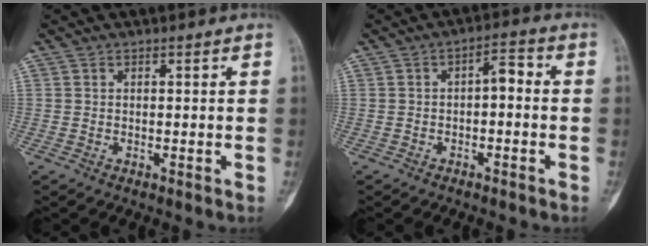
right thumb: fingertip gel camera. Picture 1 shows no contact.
{"total": 4.0, "force": [-0.7, 1.9, 3.4], "torque": [-0.043, 0.028, -0.018]}